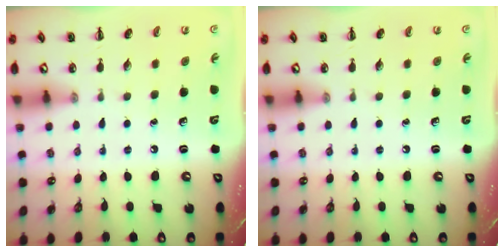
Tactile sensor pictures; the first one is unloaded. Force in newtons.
{"total": 0.0}